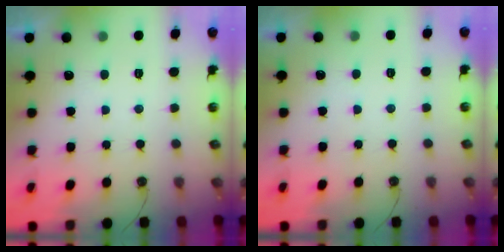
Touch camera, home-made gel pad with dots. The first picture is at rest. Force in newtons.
{"total": 2.0, "press": 2.0, "slide": 0.4}